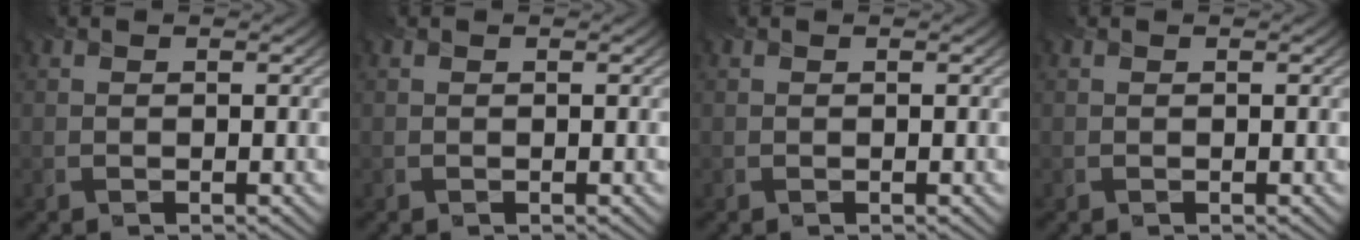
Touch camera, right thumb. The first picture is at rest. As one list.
[{"total": 0.0}, {"total": 0.0}, {"total": 0.0}]